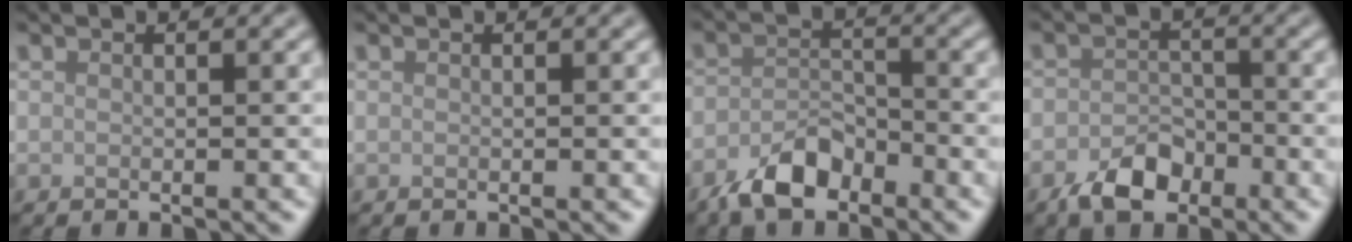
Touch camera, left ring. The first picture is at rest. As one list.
[{"total": 0.0}, {"total": 4.4, "force": [-3.2, 2.0, 2.4], "torque": [-0.039, 0.001, -0.066]}, {"total": 3.9, "force": [-2.5, 2.3, 1.9], "torque": [-0.027, 0.001, -0.049]}]